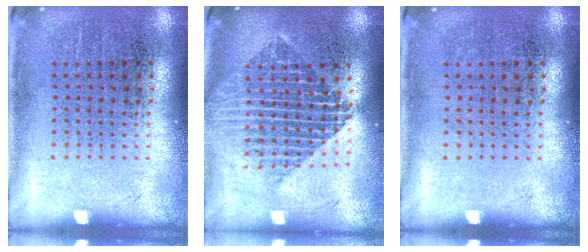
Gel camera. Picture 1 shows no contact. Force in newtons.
{"total": 2.1, "press": 1.7, "slide": 1.2}
{"total": 0.0}